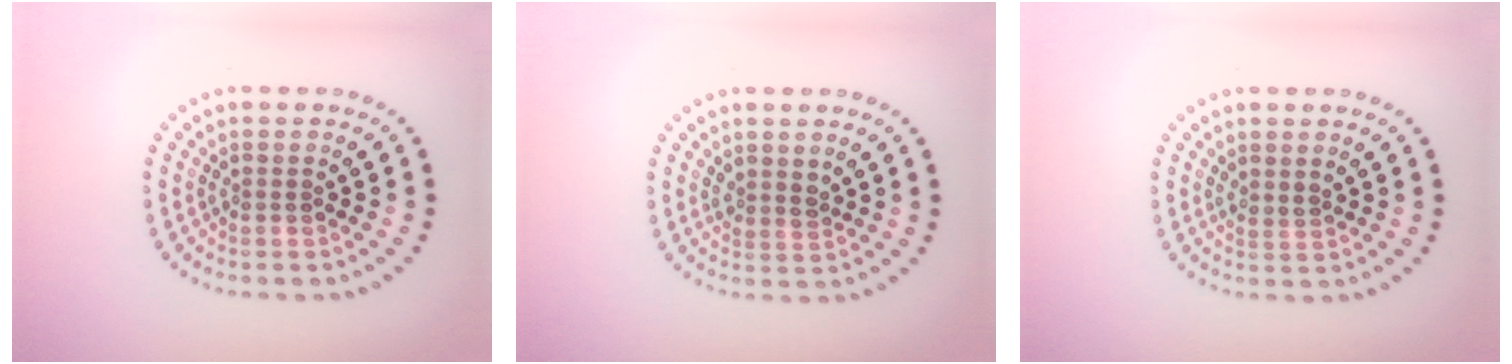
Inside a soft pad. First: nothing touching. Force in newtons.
{"total": 1.6, "press": 1.2, "slide": 1.1}
{"total": 0.7, "press": 0.4, "slide": 0.6}